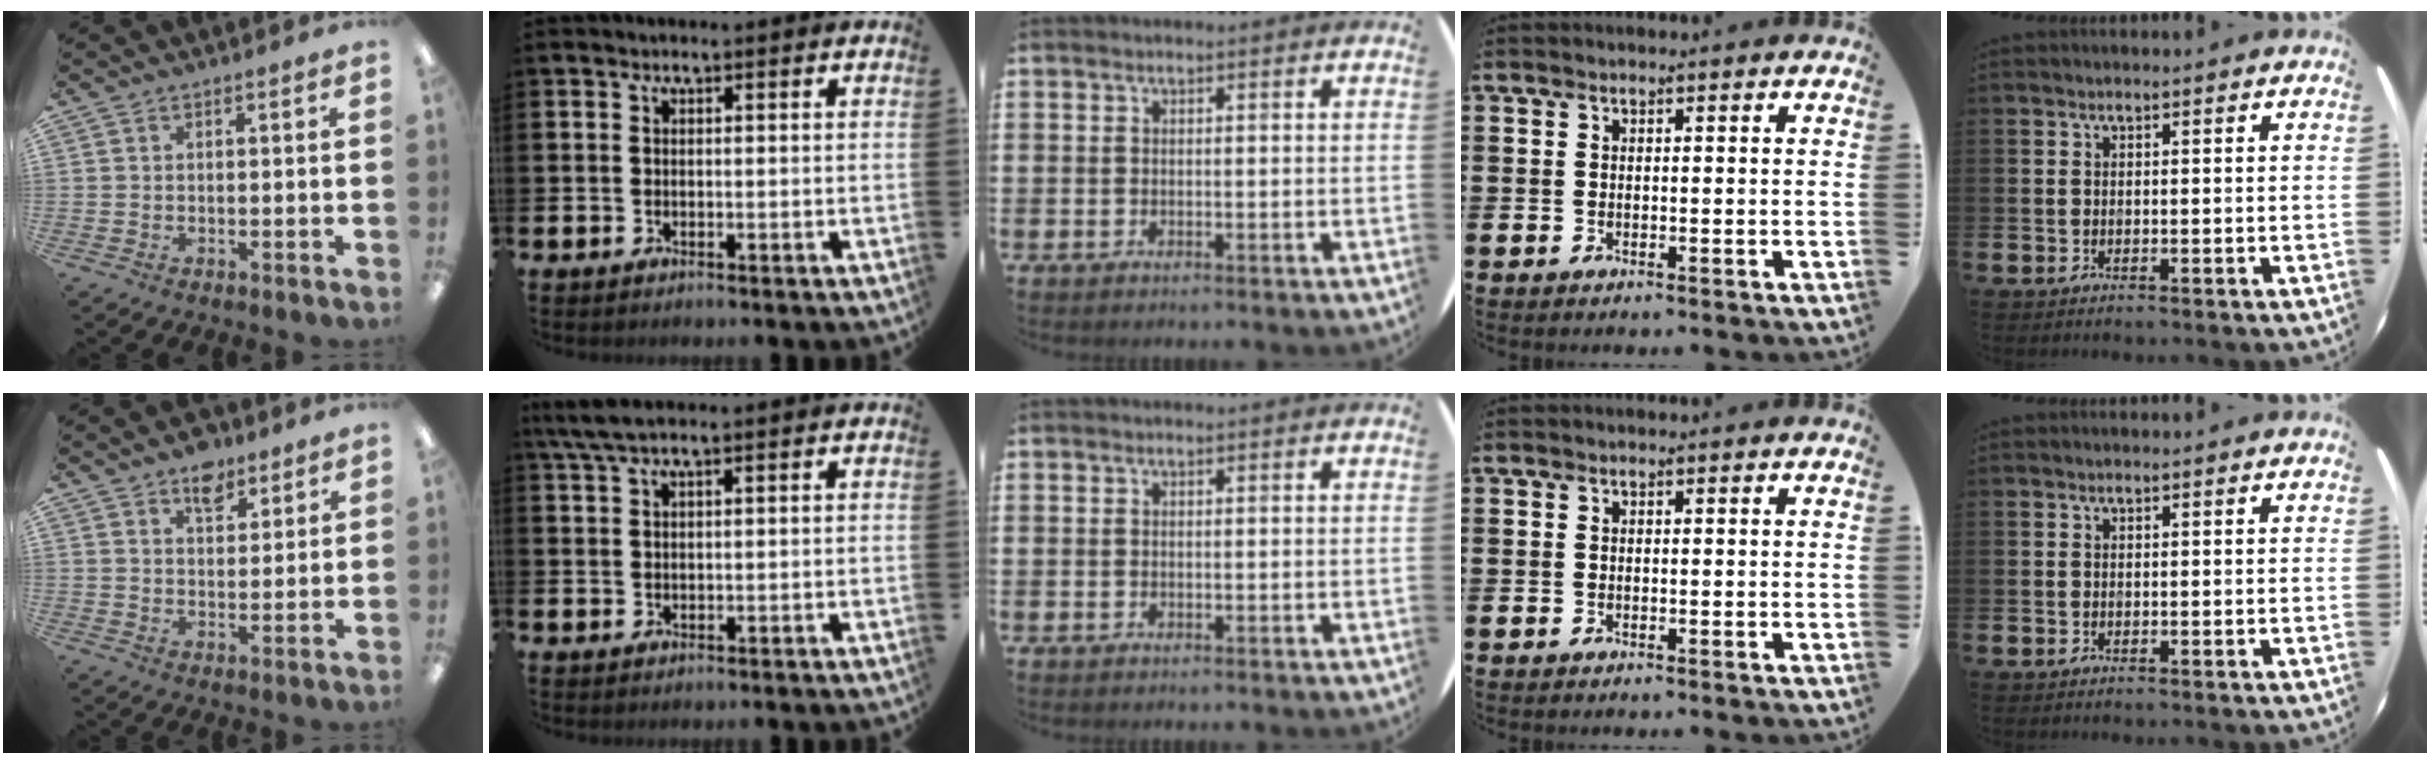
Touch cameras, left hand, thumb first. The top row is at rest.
{"thumb": {"total": 6.8, "force": [4.9, 3.7, 2.9], "torque": [-0.023, -0.025, 0.082]}, "index": {"total": 3.1, "force": [2.2, 0.4, 2.2], "torque": [-0.052, 0.001, 0.041]}}